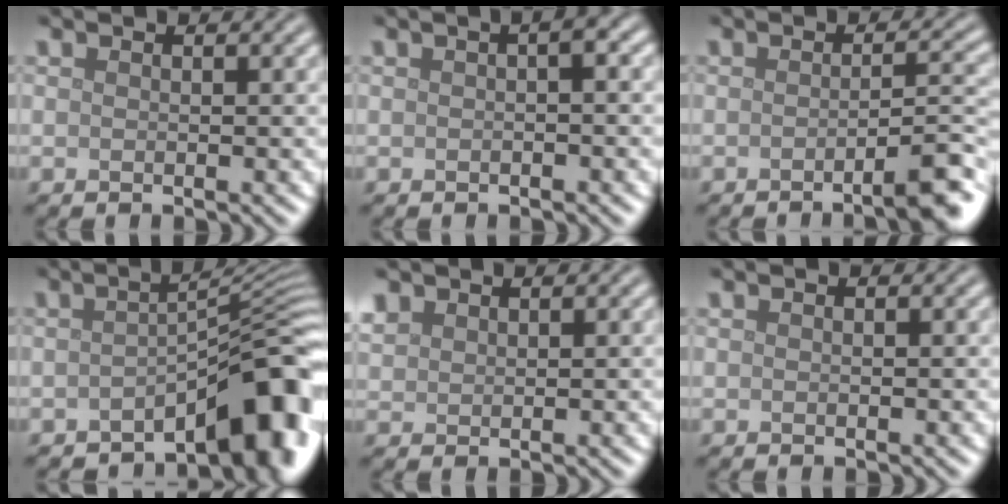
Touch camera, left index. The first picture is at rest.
{"total": 1.5, "force": [0.0, 0.2, 1.4], "torque": [-0.023, 0.006, 0.000]}
{"total": 4.6, "force": [-2.3, 0.7, 3.9], "torque": [-0.043, 0.010, -0.045]}
{"total": 9.0, "force": [-4.6, 2.9, 7.2], "torque": [-0.069, 0.010, -0.075]}
{"total": 1.5, "force": [1.2, 0.9, 0.3], "torque": [-0.012, 0.006, 0.029]}
{"total": 0.0}